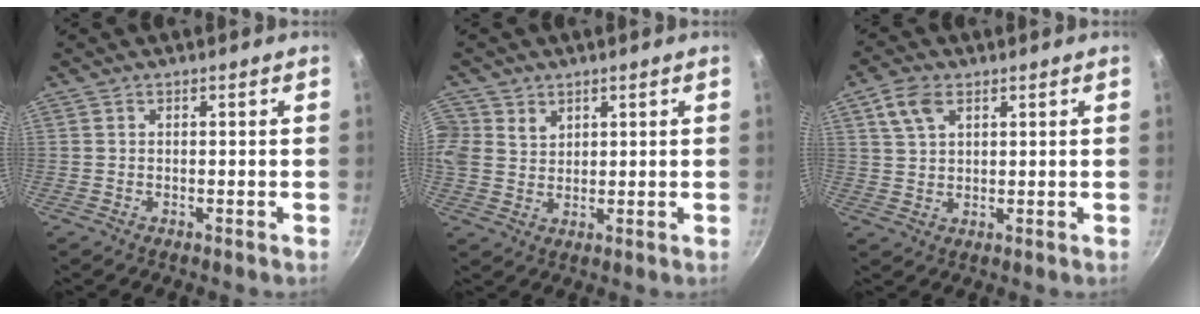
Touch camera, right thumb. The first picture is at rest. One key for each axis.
{"total": 9.4, "fx": 3.7, "fy": 8.0, "fz": 3.4, "tx": -0.079, "ty": 0.013, "tz": 0.078}
{"total": 5.9, "fx": 2.8, "fy": 3.5, "fz": 3.9, "tx": -0.067, "ty": 0.000, "tz": 0.055}